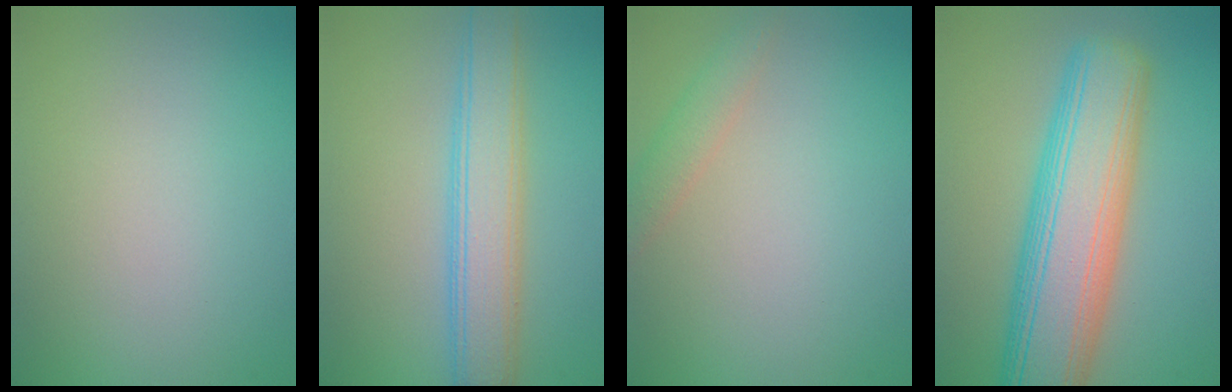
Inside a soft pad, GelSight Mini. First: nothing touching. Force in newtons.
{"total": 5.2, "press": 5.2, "slide": 0.1}
{"total": 1.9, "press": 1.9, "slide": 0.1}
{"total": 10.8, "press": 10.8, "slide": 0.4}